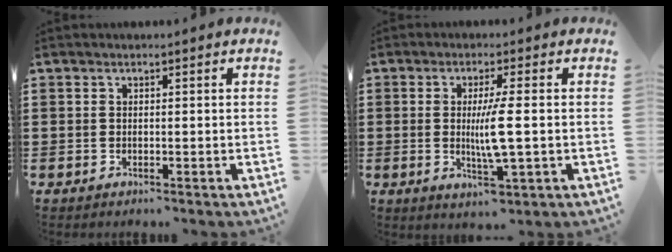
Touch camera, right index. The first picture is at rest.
{"total": 6.6, "force": [-0.3, 1.0, 6.5], "torque": [-0.128, -0.010, -0.010]}